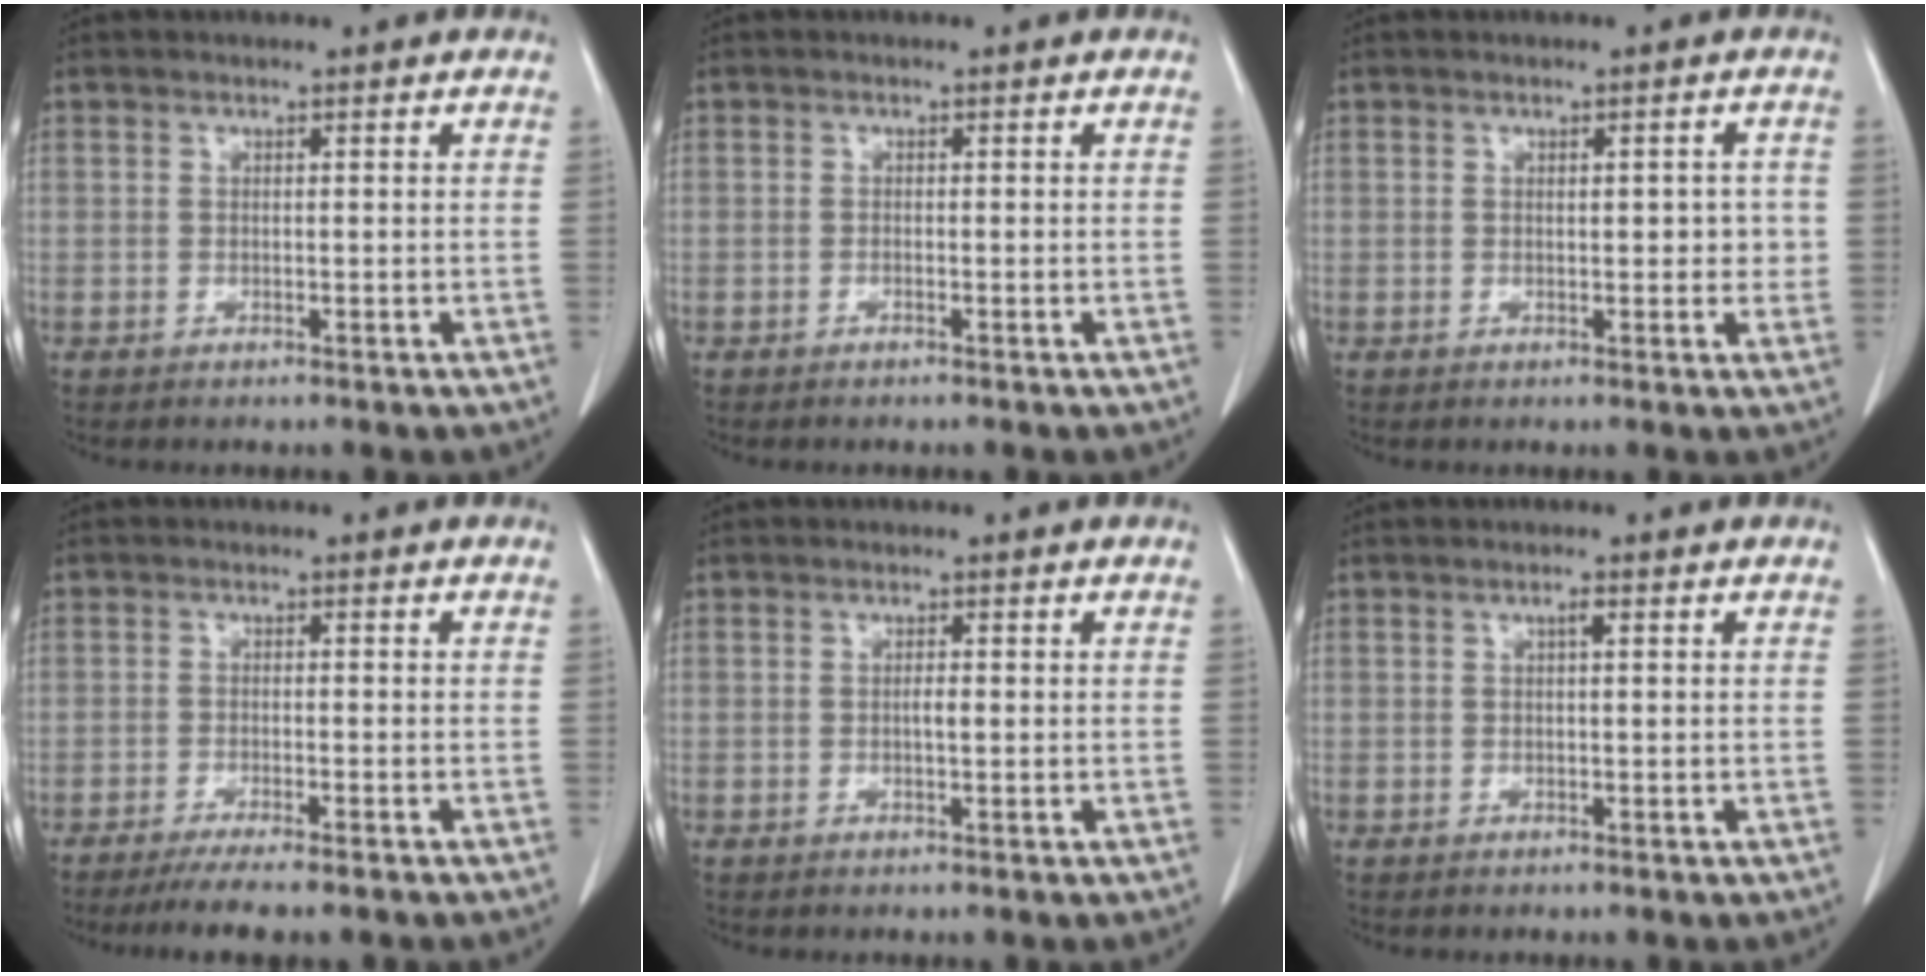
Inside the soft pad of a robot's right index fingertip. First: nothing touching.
{"total": 0.0}
{"total": 3.2, "force": [0.2, 1.5, 2.8], "torque": [-0.032, 0.003, 0.003]}
{"total": 7.1, "force": [-5.9, 0.3, 4.0], "torque": [-0.048, -0.014, -0.089]}
{"total": 1.1, "force": [0.0, 0.2, 1.0], "torque": [-0.019, 0.001, 0.000]}
{"total": 0.9, "force": [0.3, 0.1, 0.9], "torque": [-0.016, 0.003, 0.004]}